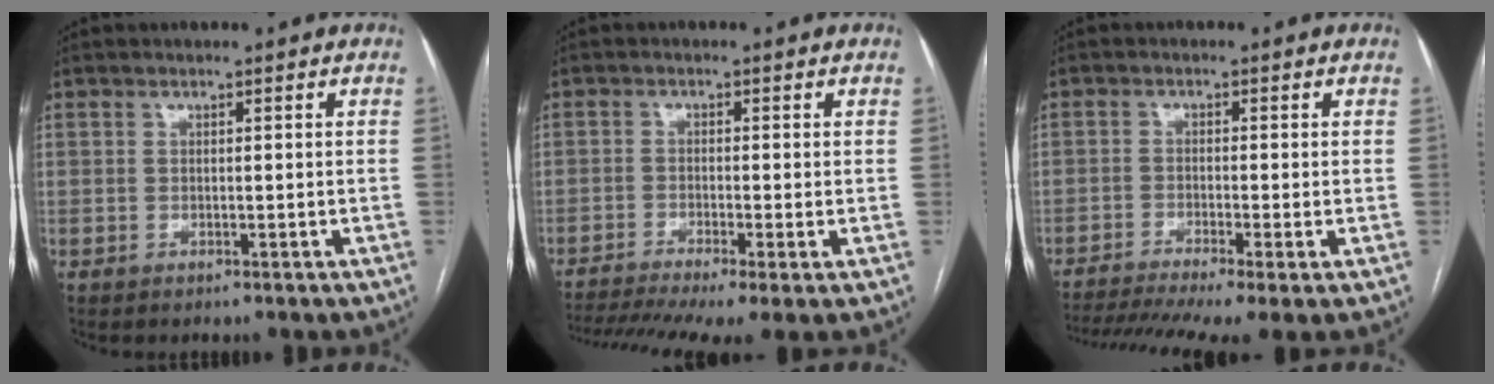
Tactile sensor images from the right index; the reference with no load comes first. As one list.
[{"total": 11.5, "force": [-7.9, 1.6, 8.2], "torque": [-0.154, -0.013, -0.128]}, {"total": 12.2, "force": [-8.7, 1.1, 8.5], "torque": [-0.153, -0.017, -0.138]}]